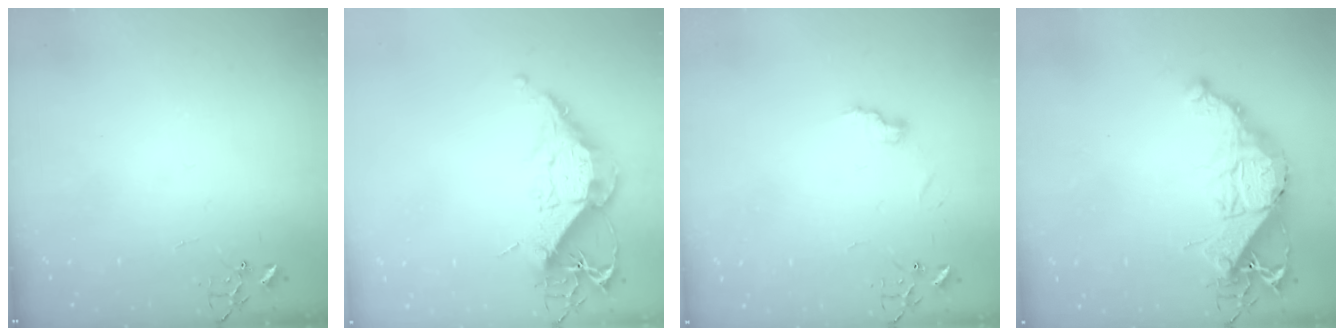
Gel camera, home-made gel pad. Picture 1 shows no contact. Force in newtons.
{"total": 14.3, "press": 14.2, "slide": 1.5}
{"total": 6.6, "press": 6.6, "slide": 0.1}
{"total": 15.2, "press": 15.1, "slide": 1.2}